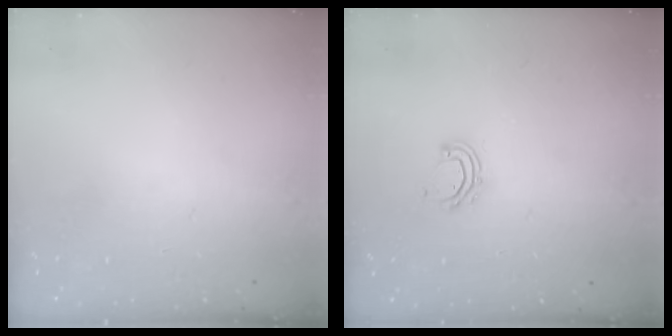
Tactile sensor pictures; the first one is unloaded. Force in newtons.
{"total": 4.5, "press": 4.4, "slide": 0.4}